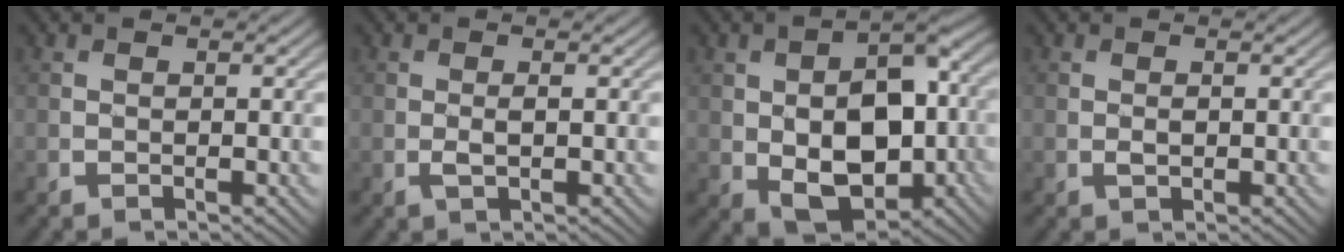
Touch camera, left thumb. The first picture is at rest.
{"total": 1.2, "force": [0.2, 0.3, 1.1], "torque": [-0.023, 0.003, 0.001]}
{"total": 12.3, "force": [-2.3, 7.9, 9.1], "torque": [-0.146, -0.014, -0.032]}
{"total": 0.8, "force": [0.3, 0.4, 0.6], "torque": [-0.009, 0.002, 0.005]}